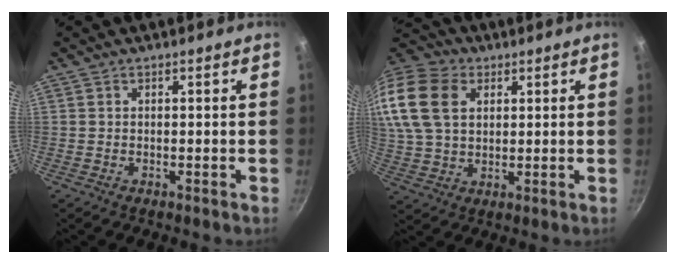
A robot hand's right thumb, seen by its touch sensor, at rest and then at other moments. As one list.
[{"total": 23.7, "force": [7.7, 16.8, 14.9], "torque": [-0.348, 0.035, 0.142]}]